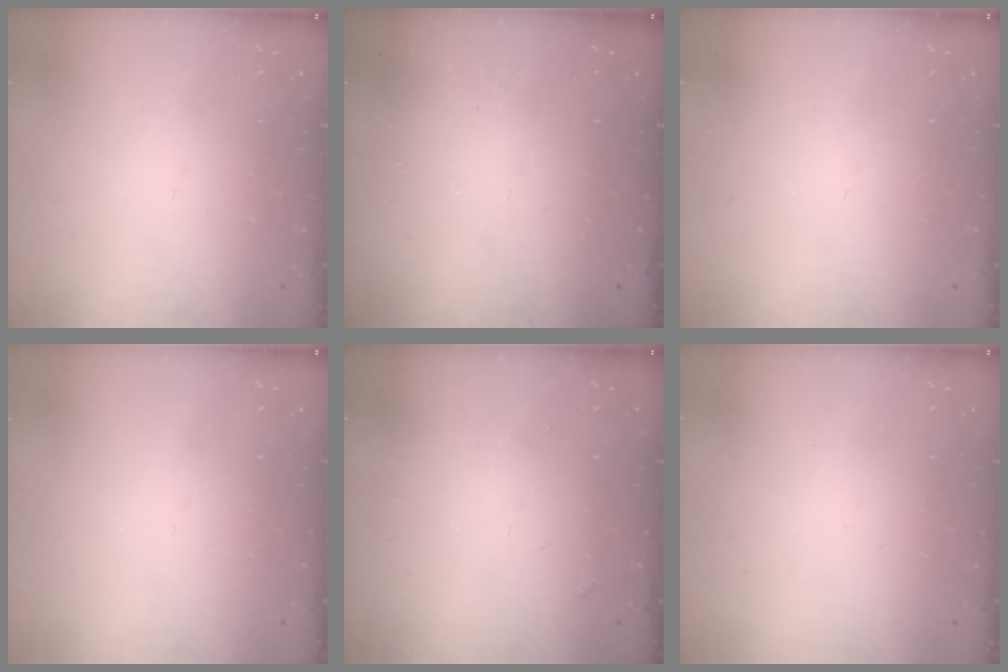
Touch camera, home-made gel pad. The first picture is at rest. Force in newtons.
{"total": 1.4, "press": 1.3, "slide": 0.4}
{"total": 1.5, "press": 1.2, "slide": 0.9}
{"total": 0.0}
{"total": 1.3, "press": 1.3, "slide": 0.4}
{"total": 0.0}